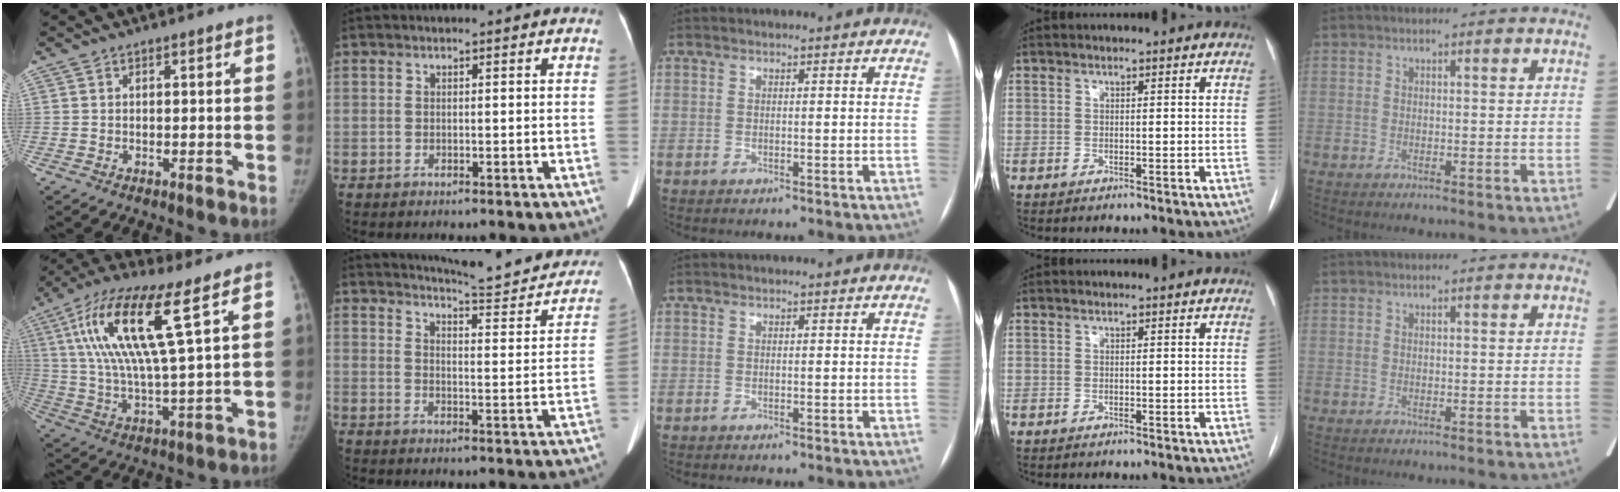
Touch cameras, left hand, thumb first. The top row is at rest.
{"thumb": {"total": 17.0, "force": [6.9, 3.2, 15.2], "torque": [-0.314, -0.018, 0.127]}, "index": {"total": 17.4, "force": [16.3, 1.9, 5.9], "torque": [-0.075, -0.053, 0.192]}}